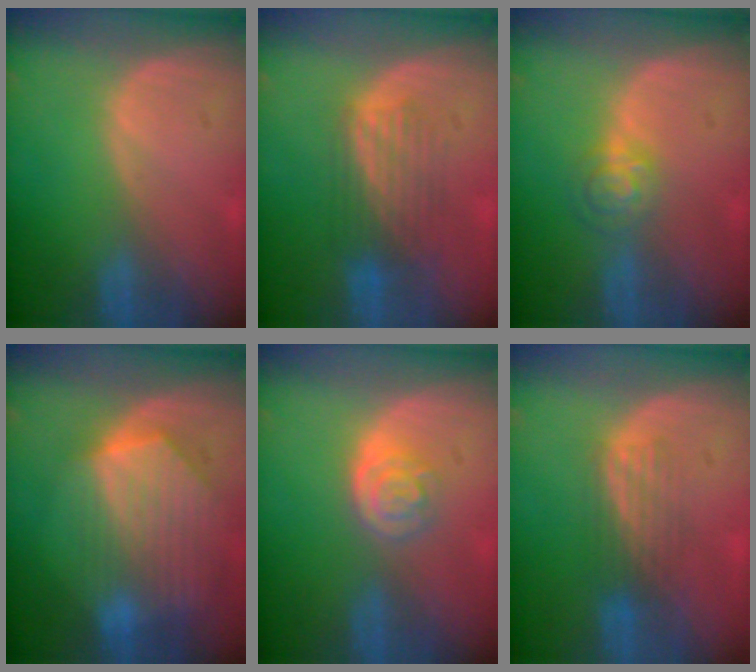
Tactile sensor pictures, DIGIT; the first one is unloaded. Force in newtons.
{"total": 5.2, "press": 5.1, "slide": 0.3}
{"total": 4.1, "press": 3.7, "slide": 1.7}
{"total": 10.1, "press": 8.9, "slide": 4.8}
{"total": 4.3, "press": 3.8, "slide": 2.0}
{"total": 3.8, "press": 3.8, "slide": 0.1}